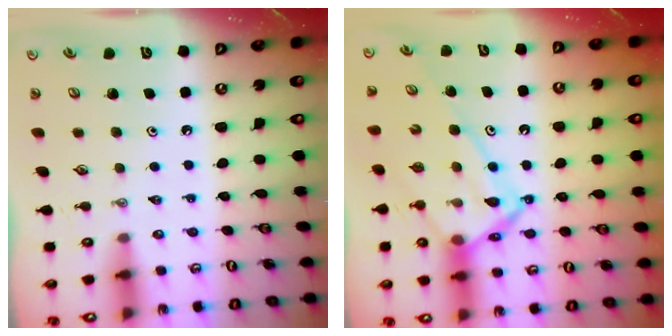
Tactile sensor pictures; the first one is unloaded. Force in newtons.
{"total": 15.9, "press": 15.8, "slide": 1.8}